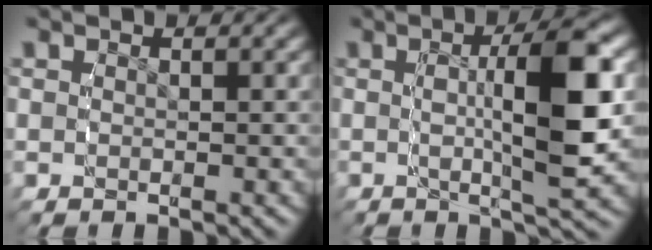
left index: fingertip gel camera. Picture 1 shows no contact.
{"total": 8.0, "force": [0.5, 1.5, 7.8], "torque": [-0.107, 0.010, 0.001]}